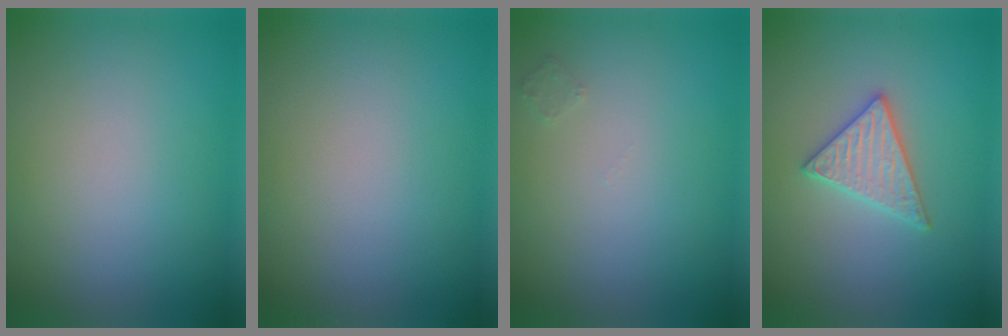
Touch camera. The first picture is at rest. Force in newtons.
{"total": 0.0}
{"total": 0.7, "press": 0.7, "slide": 0.0}
{"total": 2.9, "press": 2.8, "slide": 0.5}